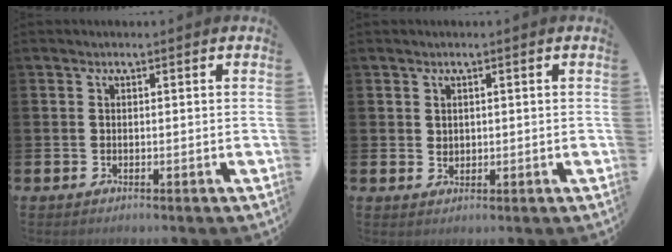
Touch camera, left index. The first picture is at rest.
{"total": 1.4, "force": [1.1, 0.8, 0.3], "torque": [0.006, 0.000, 0.017]}